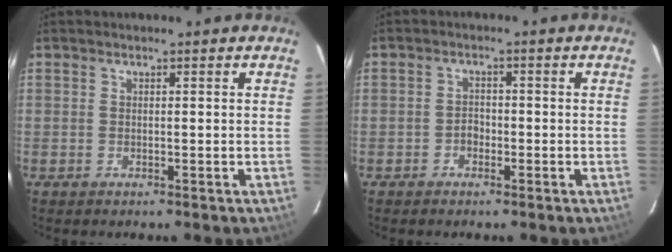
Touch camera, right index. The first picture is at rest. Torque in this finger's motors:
{"motor_torque": [0.52, 0.24, 0.02, 0.00]}